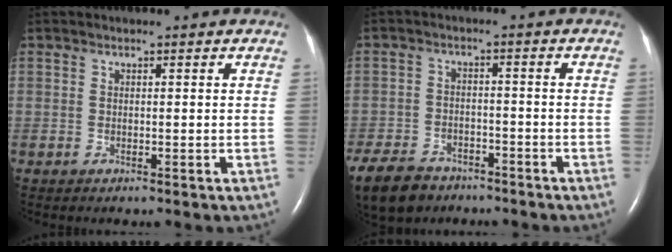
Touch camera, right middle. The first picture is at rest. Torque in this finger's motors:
{"motor_torque": [1.12, -0.97, 0.18, 0.05]}